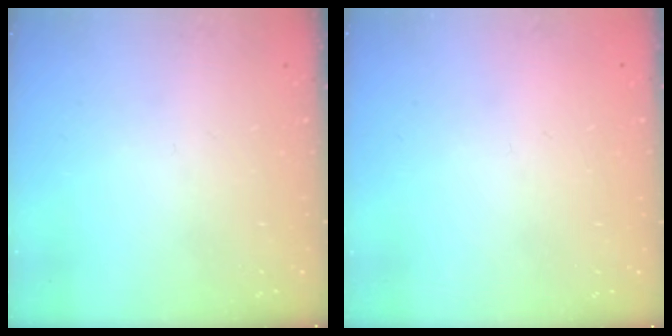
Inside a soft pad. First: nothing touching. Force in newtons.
{"total": 2.1, "press": 2.1, "slide": 0.1}